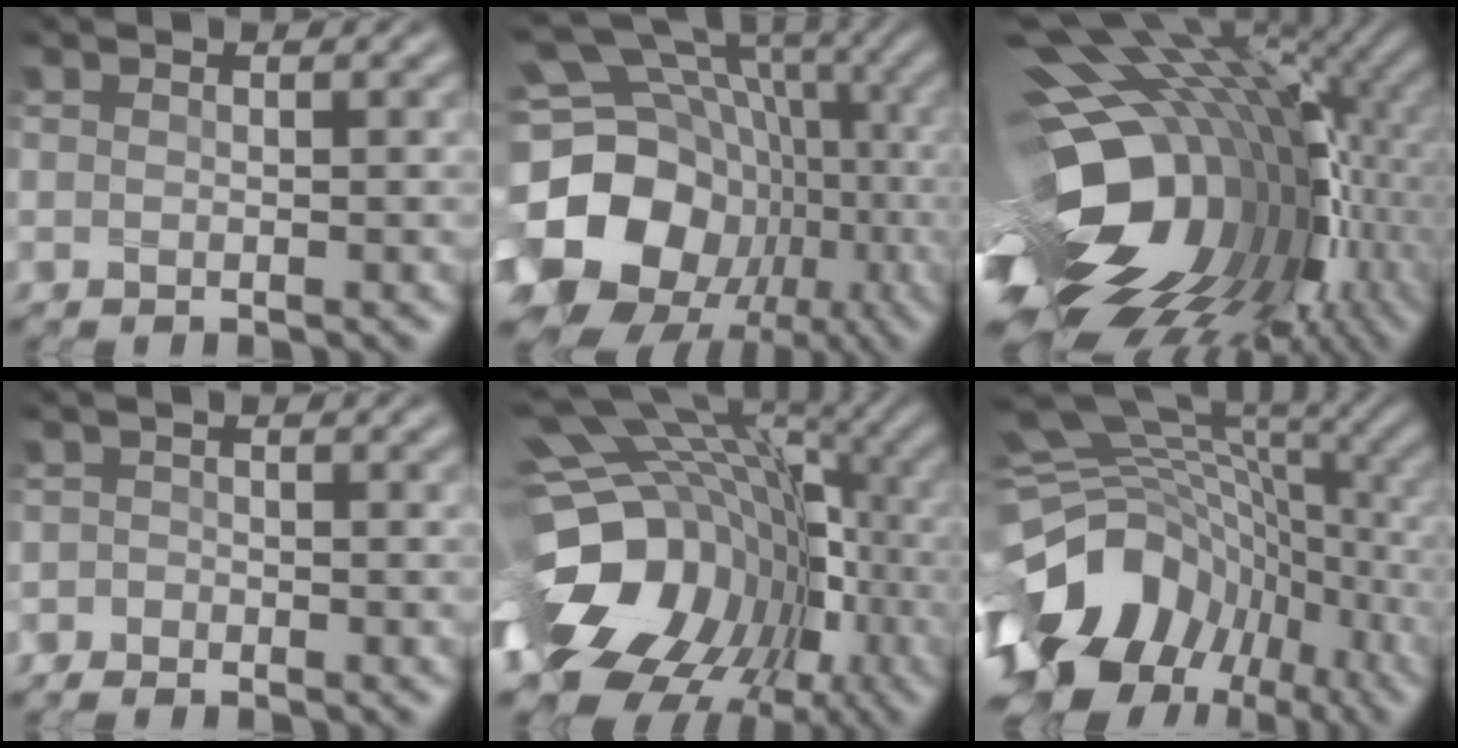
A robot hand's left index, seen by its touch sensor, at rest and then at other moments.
{"total": 19.9, "force": [-2.9, 16.0, 11.5], "torque": [-0.238, 0.001, -0.052]}
{"total": 18.6, "force": [-2.4, 11.2, 14.6], "torque": [-0.260, -0.037, -0.013]}
{"total": 1.1, "force": [-0.7, 0.8, -0.2], "torque": [0.026, 0.013, -0.022]}
{"total": 16.5, "force": [-4.7, 12.0, 10.3], "torque": [-0.186, -0.006, -0.061]}
{"total": 15.3, "force": [-5.4, 10.6, 9.5], "torque": [-0.208, -0.011, -0.078]}